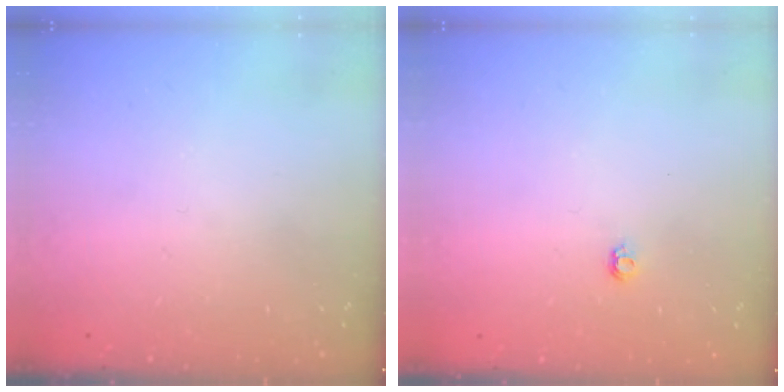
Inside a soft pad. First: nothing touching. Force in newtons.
{"total": 3.9, "press": 3.9, "slide": 0.5}